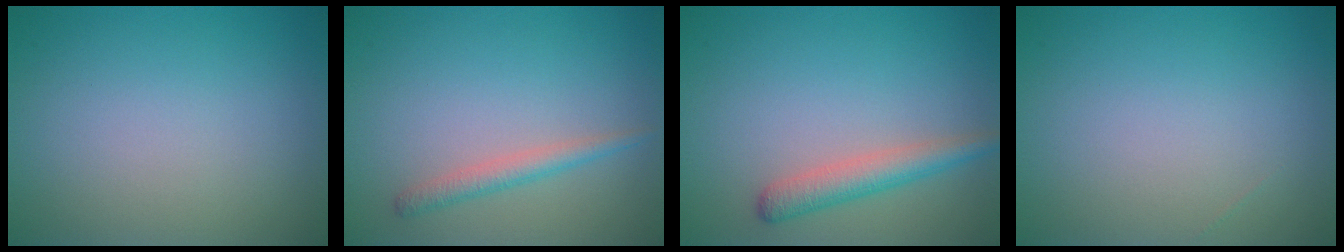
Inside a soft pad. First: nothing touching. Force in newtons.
{"total": 1.8, "press": 1.8, "slide": 0.1}
{"total": 2.8, "press": 2.8, "slide": 0.2}
{"total": 0.0}